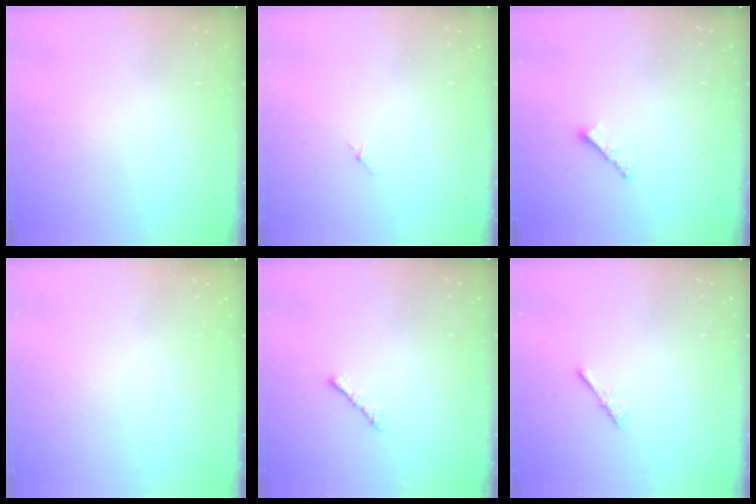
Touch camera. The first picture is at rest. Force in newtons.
{"total": 1.2, "press": 1.1, "slide": 0.6}
{"total": 2.2, "press": 2.2, "slide": 0.5}
{"total": 1.3, "press": 1.3, "slide": 0.2}
{"total": 2.1, "press": 2.0, "slide": 0.6}
{"total": 0.0}